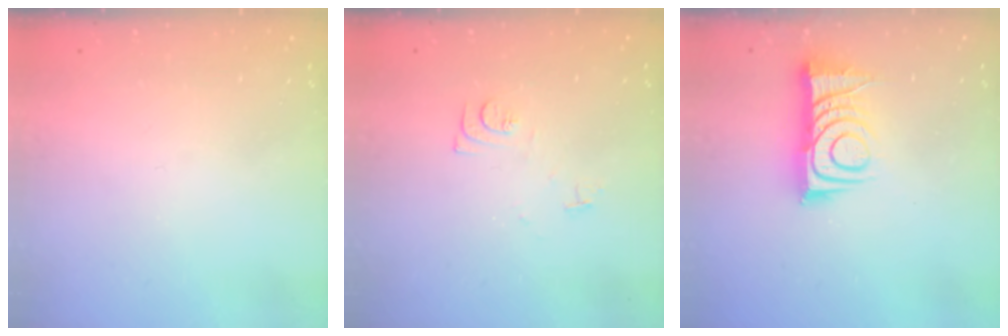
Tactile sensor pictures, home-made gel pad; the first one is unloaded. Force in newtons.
{"total": 6.4, "press": 6.4, "slide": 0.7}
{"total": 11.7, "press": 11.6, "slide": 0.9}